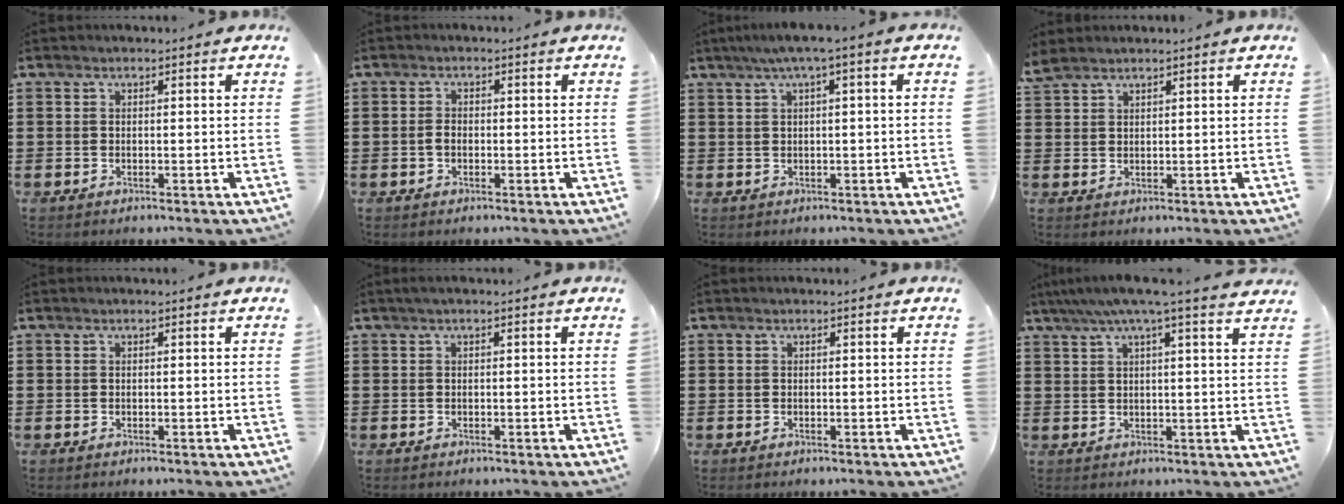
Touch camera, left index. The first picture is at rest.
{"total": 1.7, "force": [-0.3, 1.0, 1.4], "torque": [-0.036, 0.000, -0.009]}
{"total": 2.6, "force": [0.2, -0.1, 2.6], "torque": [-0.047, 0.000, 0.000]}
{"total": 2.0, "force": [1.8, 0.3, 0.7], "torque": [-0.018, -0.001, 0.036]}
{"total": 0.0}
{"total": 0.7, "force": [-0.1, 0.1, 0.7], "torque": [-0.011, -0.002, -0.001]}
{"total": 0.0}
{"total": 5.1, "force": [3.8, -0.3, 3.4], "torque": [-0.078, -0.009, 0.064]}